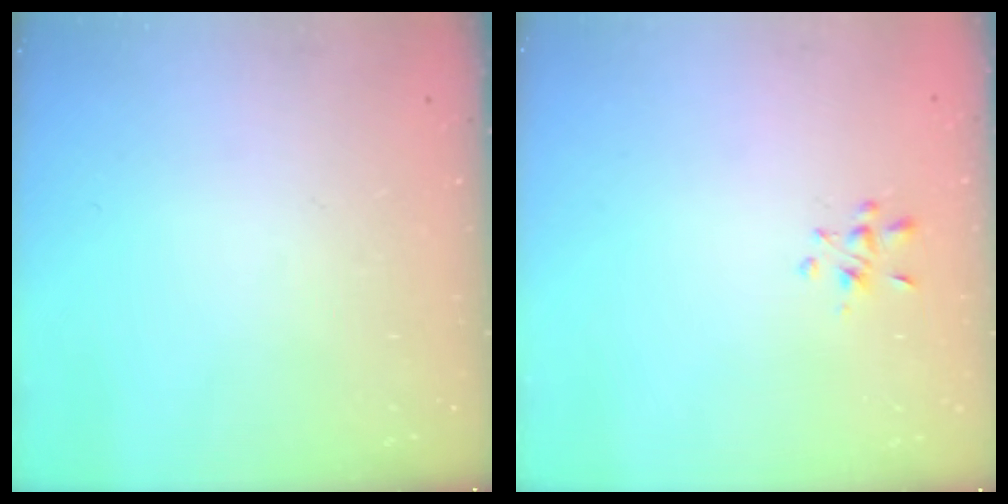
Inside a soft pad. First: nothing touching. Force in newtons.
{"total": 2.6, "press": 2.5, "slide": 0.7}